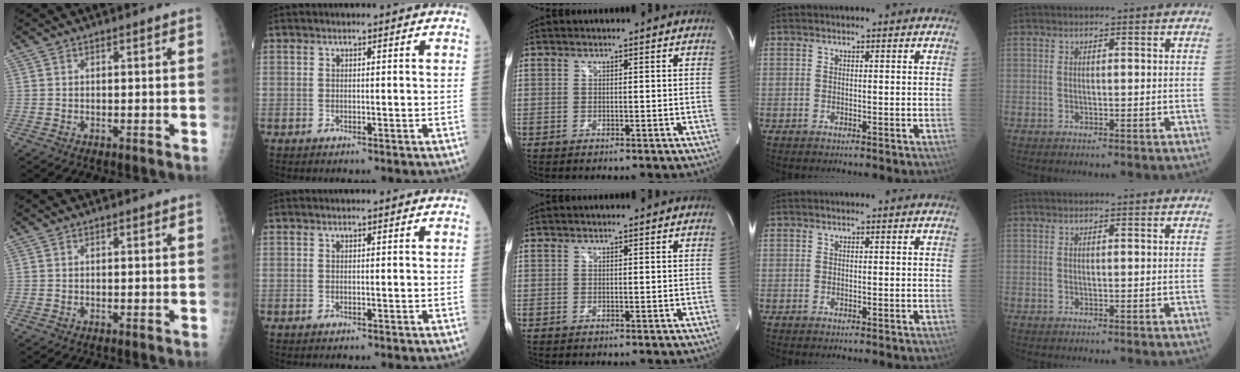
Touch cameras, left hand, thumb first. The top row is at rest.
{}